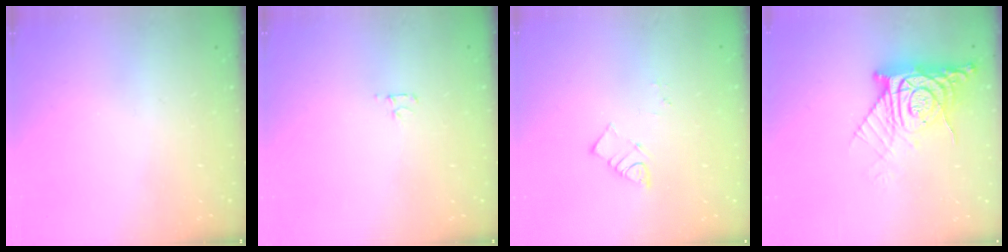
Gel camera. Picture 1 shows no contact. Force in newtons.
{"total": 2.7, "press": 2.7, "slide": 0.3}
{"total": 3.4, "press": 3.4, "slide": 0.2}
{"total": 12.1, "press": 12.0, "slide": 1.4}